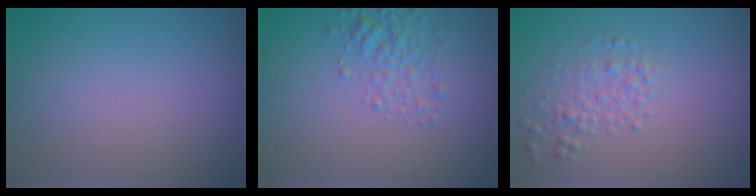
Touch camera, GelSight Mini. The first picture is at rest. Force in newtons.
{"total": 2.9, "press": 2.9, "slide": 0.0}
{"total": 2.0, "press": 2.0, "slide": 0.1}